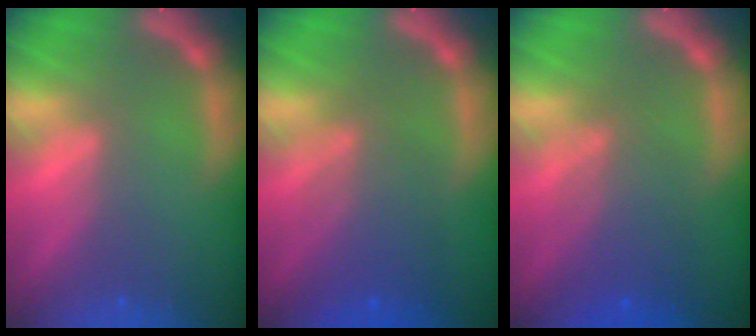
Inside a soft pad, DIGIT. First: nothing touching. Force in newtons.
{"total": 5.6}
{"total": 5.1}